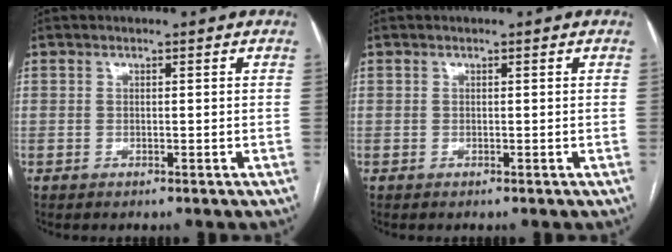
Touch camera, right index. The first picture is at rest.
{"total": 0.0}